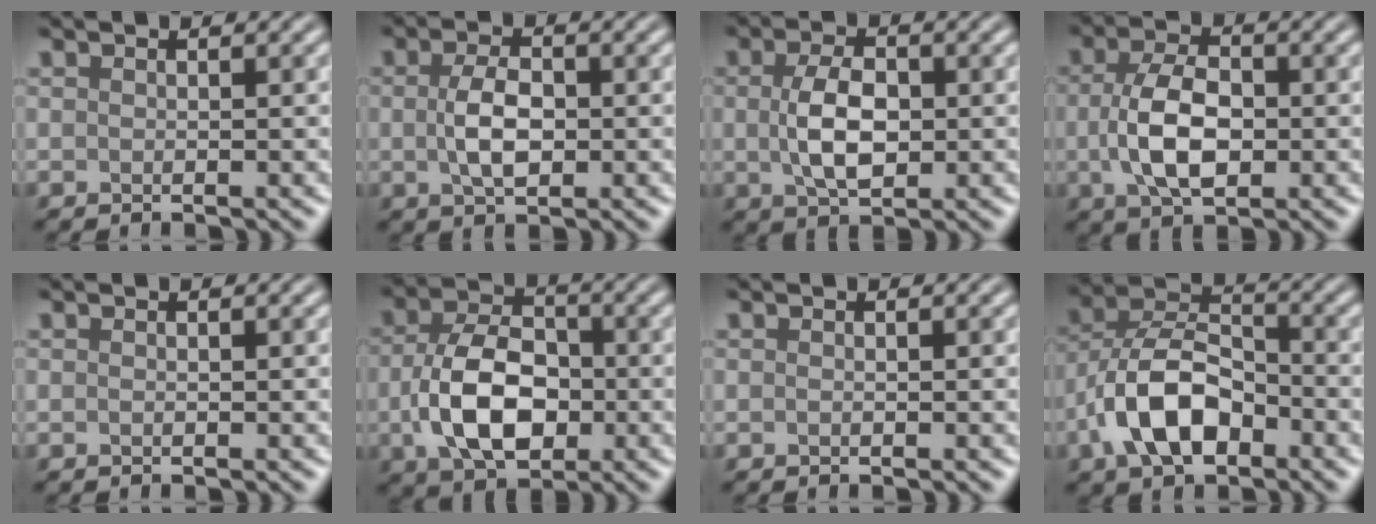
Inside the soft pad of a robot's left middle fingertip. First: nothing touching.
{"total": 3.8, "force": [0.0, 2.1, 3.1], "torque": [-0.069, -0.001, -0.001]}
{"total": 4.8, "force": [0.1, 2.7, 3.9], "torque": [-0.083, 0.001, 0.002]}
{"total": 5.9, "force": [-0.4, 3.4, 4.9], "torque": [-0.104, -0.003, -0.009]}
{"total": 0.0}
{"total": 7.9, "force": [-1.4, 5.0, 6.0], "torque": [-0.122, 0.000, -0.029]}
{"total": 0.0}
{"total": 7.9, "force": [-3.3, 4.4, 5.7], "torque": [-0.110, 0.009, -0.066]}